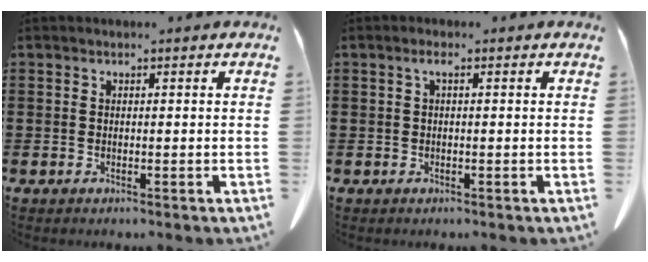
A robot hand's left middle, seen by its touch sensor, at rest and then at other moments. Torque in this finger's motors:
{"motor_torque": [-0.40, 0.39, 0.10, 0.02]}